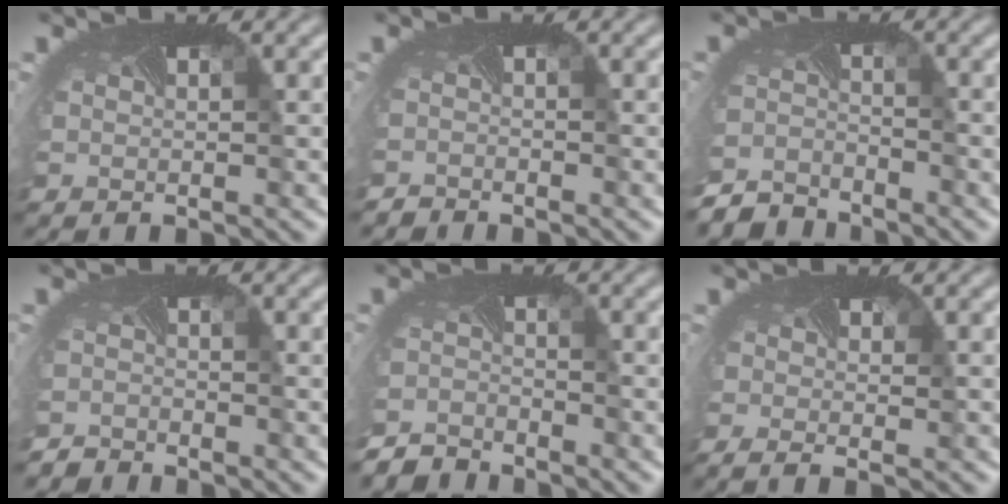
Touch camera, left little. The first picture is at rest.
{"total": 1.7, "force": [-1.5, 0.3, -0.7], "torque": [-0.003, -0.013, -0.032]}
{"total": 4.5, "force": [-4.4, 0.7, -0.7], "torque": [-0.008, -0.022, -0.084]}
{"total": 2.3, "force": [-2.1, 0.2, -0.9], "torque": [-0.001, -0.014, -0.044]}
{"total": 3.8, "force": [-3.7, 0.5, -0.7], "torque": [-0.008, -0.021, -0.072]}
{"total": 2.5, "force": [-0.9, 1.1, 2.0], "torque": [-0.040, -0.012, -0.016]}